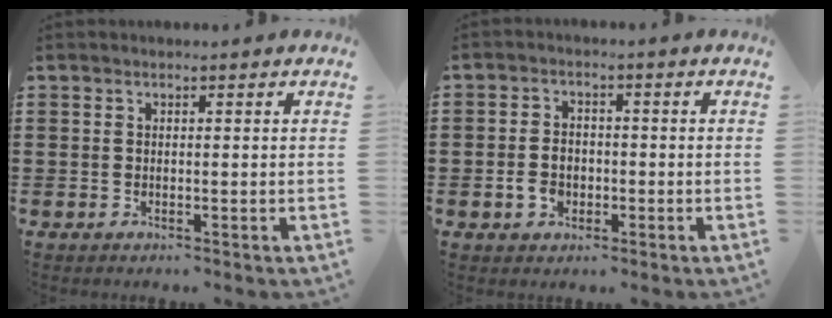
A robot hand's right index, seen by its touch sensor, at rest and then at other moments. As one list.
[{"total": 3.8, "force": [-1.3, 2.8, 2.2], "torque": [-0.054, -0.001, -0.025]}]